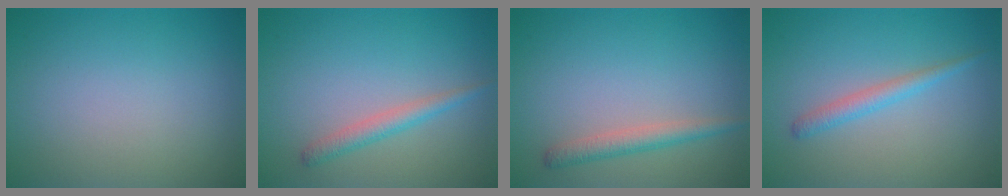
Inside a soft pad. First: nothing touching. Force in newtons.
{"total": 1.9, "press": 1.9, "slide": 0.0}
{"total": 2.1, "press": 2.1, "slide": 0.1}
{"total": 1.8, "press": 1.8, "slide": 0.0}